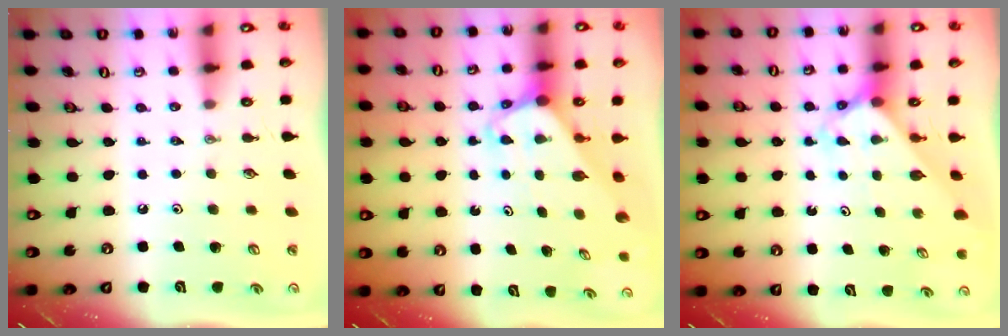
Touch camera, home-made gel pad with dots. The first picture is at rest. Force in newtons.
{"total": 2.5, "press": 2.5, "slide": 0.1}
{"total": 2.6, "press": 2.6, "slide": 0.2}